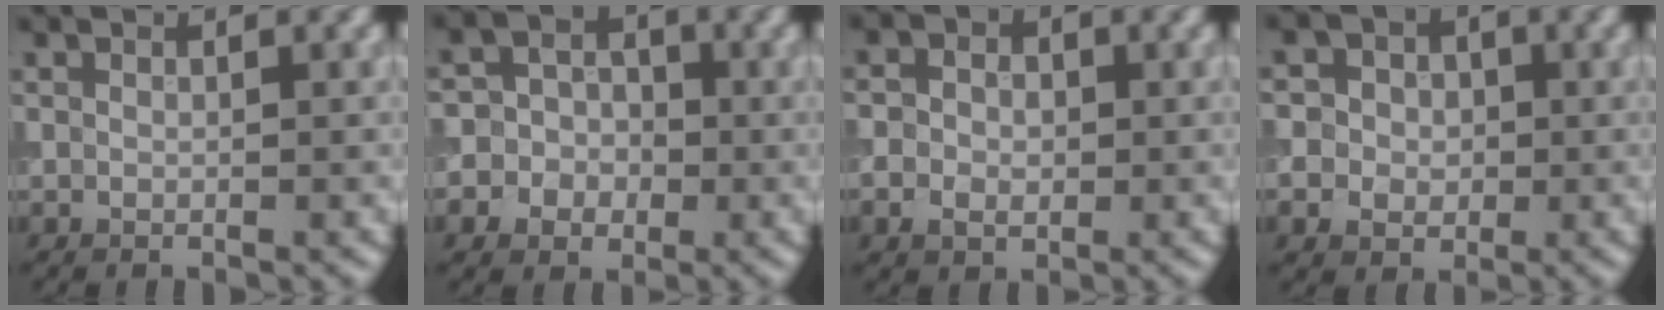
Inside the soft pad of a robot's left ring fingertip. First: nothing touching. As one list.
[{"total": 7.4, "force": [-1.9, 7.0, 1.7], "torque": [-0.016, 0.009, -0.063]}, {"total": 3.7, "force": [-0.2, 3.1, 2.0], "torque": [-0.018, 0.006, -0.021]}, {"total": 7.5, "force": [0.3, 7.1, 2.5], "torque": [-0.054, 0.029, -0.020]}]